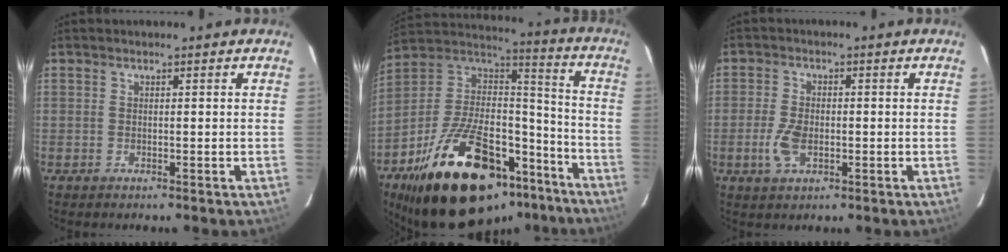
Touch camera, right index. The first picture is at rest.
{"total": 34.0, "force": [-21.8, 15.9, 20.6], "torque": [-0.372, 0.023, -0.315]}
{"total": 5.1, "force": [-2.0, 2.3, 4.1], "torque": [-0.098, -0.001, -0.039]}